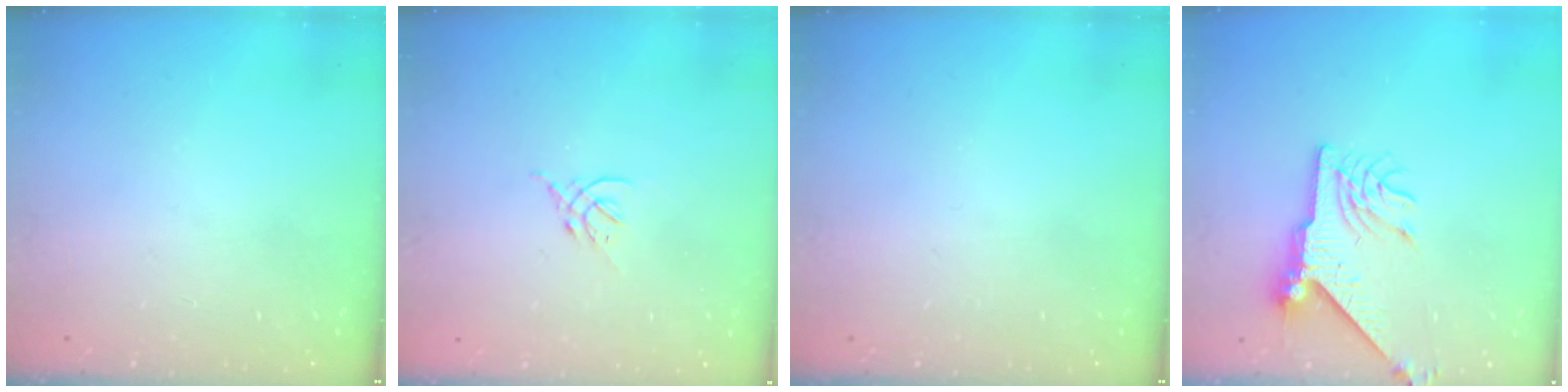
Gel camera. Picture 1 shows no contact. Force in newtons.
{"total": 2.3, "press": 2.2, "slide": 0.5}
{"total": 0.0}
{"total": 8.5, "press": 8.4, "slide": 1.0}